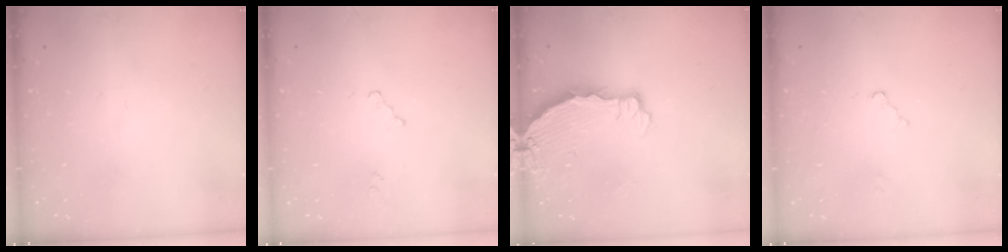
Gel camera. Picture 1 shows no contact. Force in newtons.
{"total": 0.0}
{"total": 3.6, "press": 3.6, "slide": 0.3}
{"total": 2.3, "press": 2.3, "slide": 0.4}